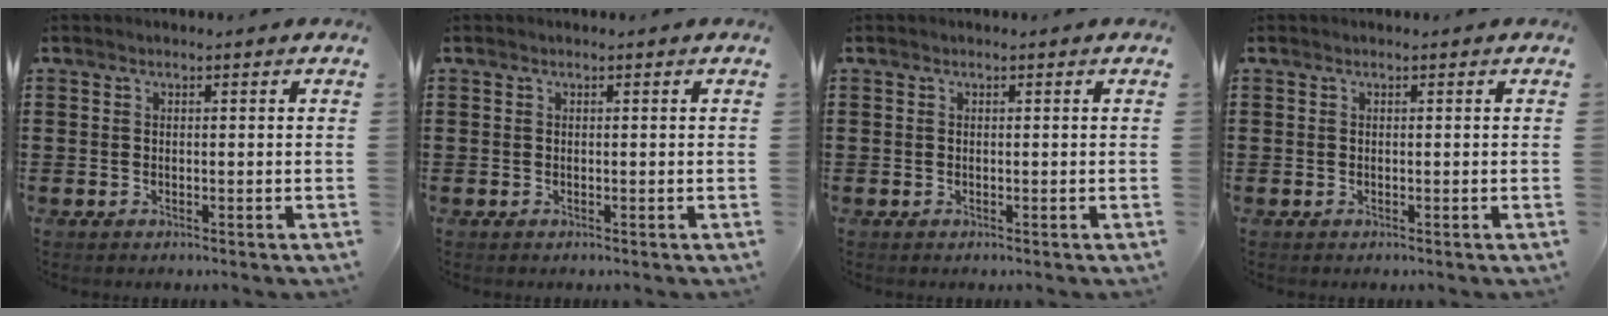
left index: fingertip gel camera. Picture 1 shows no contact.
{"total": 0.0}
{"total": 0.0}
{"total": 0.0}